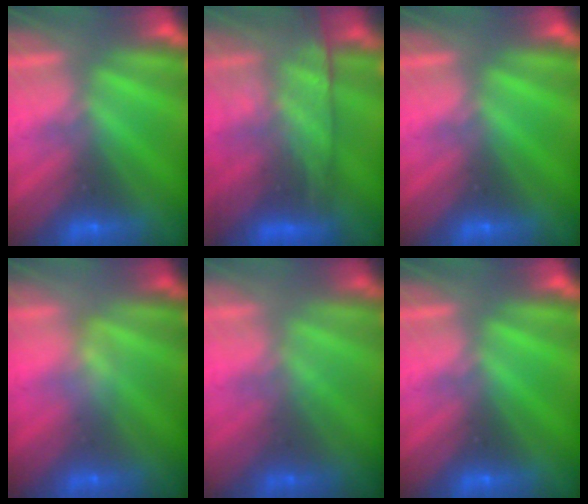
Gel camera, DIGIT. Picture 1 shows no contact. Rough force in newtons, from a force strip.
{"total": 12.7}
{"total": 0.0}
{"total": 2.4}
{"total": 1.4}
{"total": 0.0}